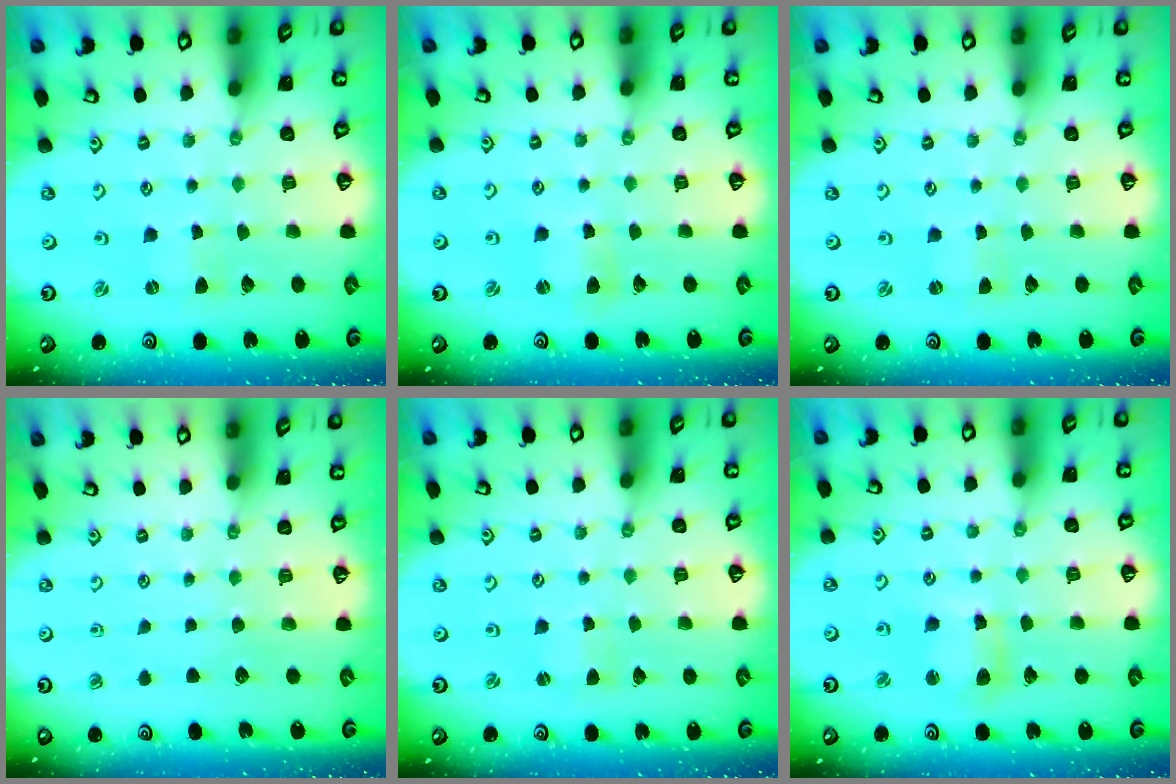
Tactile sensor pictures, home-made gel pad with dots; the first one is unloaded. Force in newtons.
{"total": 2.5, "press": 2.5, "slide": 0.3}
{"total": 0.0}
{"total": 0.0}
{"total": 0.9, "press": 0.8, "slide": 0.1}
{"total": 7.4, "press": 7.3, "slide": 1.0}